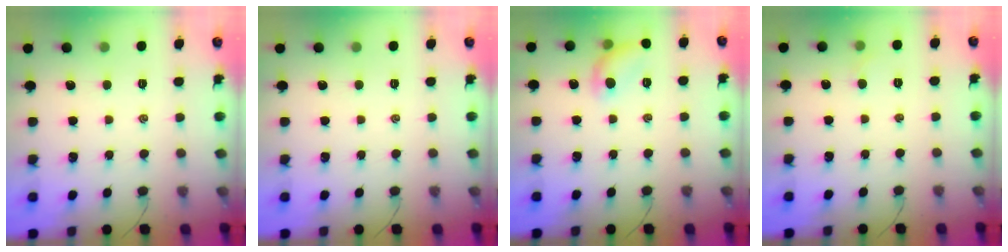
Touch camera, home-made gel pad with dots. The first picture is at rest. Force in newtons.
{"total": 0.0}
{"total": 8.6, "press": 8.6, "slide": 0.2}
{"total": 2.7, "press": 2.5, "slide": 0.9}